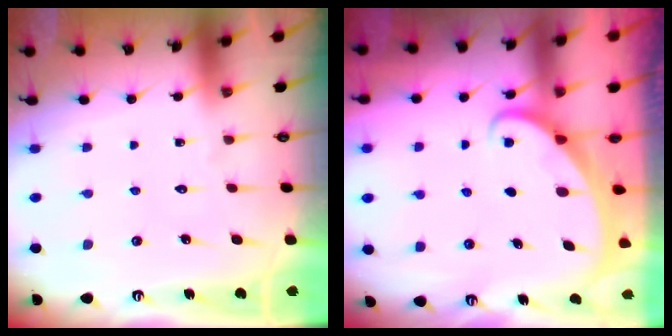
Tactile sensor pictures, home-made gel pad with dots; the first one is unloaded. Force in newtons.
{"total": 1.7, "press": 1.7, "slide": 0.2}